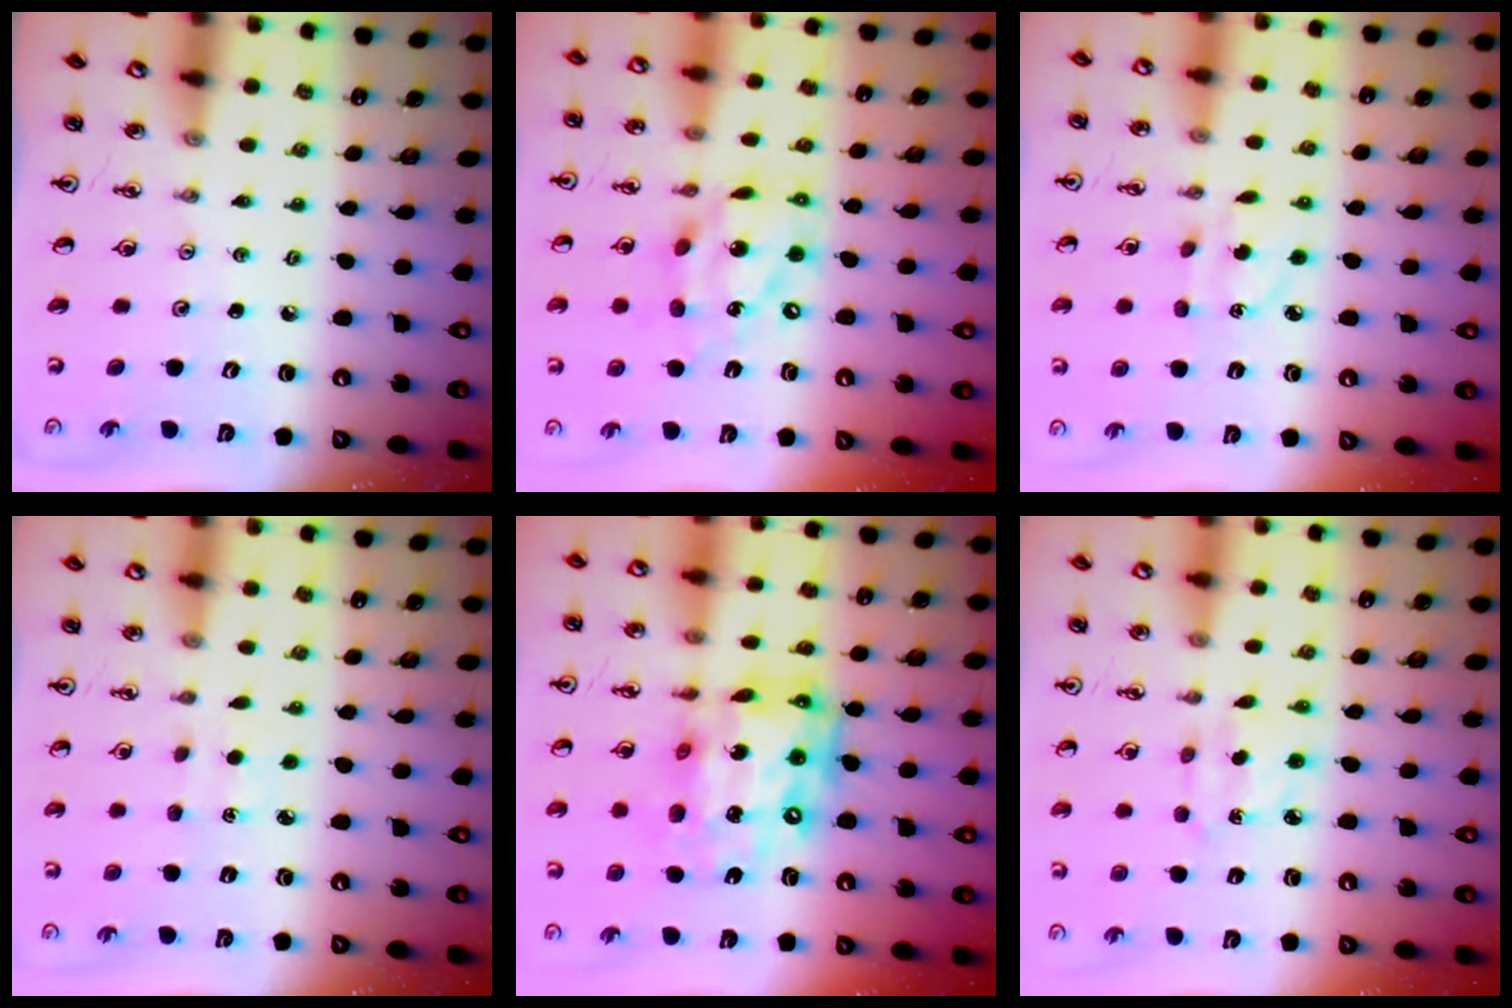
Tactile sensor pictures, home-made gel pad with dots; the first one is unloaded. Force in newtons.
{"total": 13.8, "press": 13.8, "slide": 1.2}
{"total": 3.3, "press": 3.3, "slide": 0.5}
{"total": 1.5, "press": 1.5, "slide": 0.2}
{"total": 19.3, "press": 19.2, "slide": 1.9}
{"total": 2.8, "press": 2.8, "slide": 0.4}